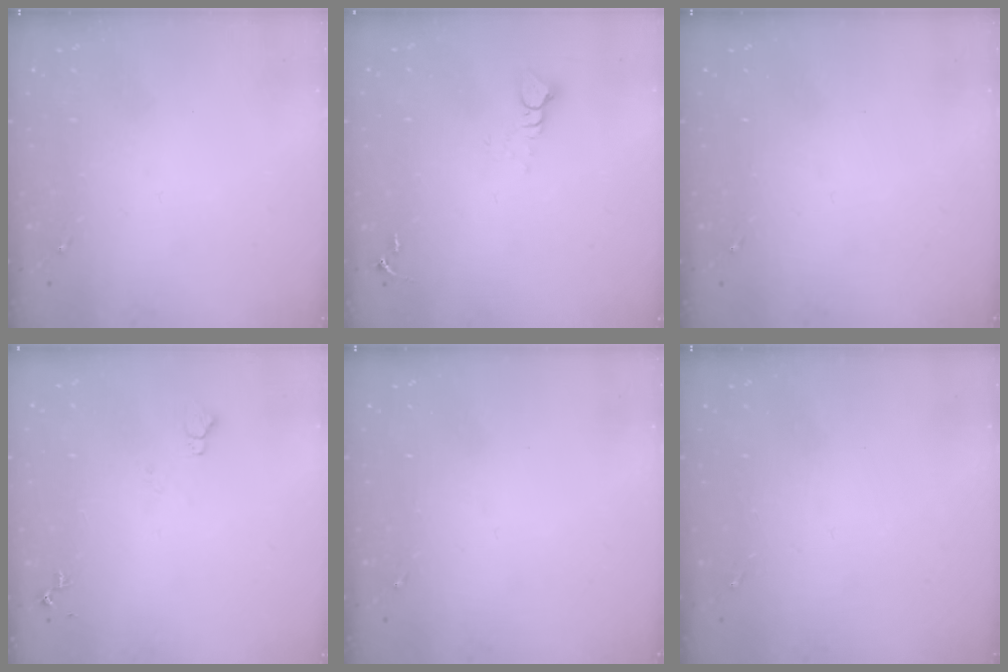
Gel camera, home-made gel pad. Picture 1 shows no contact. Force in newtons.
{"total": 3.7, "press": 3.7, "slide": 0.1}
{"total": 0.0}
{"total": 6.1, "press": 6.0, "slide": 0.8}
{"total": 0.0}
{"total": 0.0}